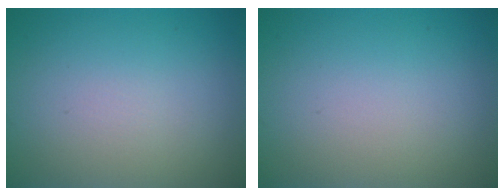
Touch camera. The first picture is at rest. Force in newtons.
{"total": 0.0}